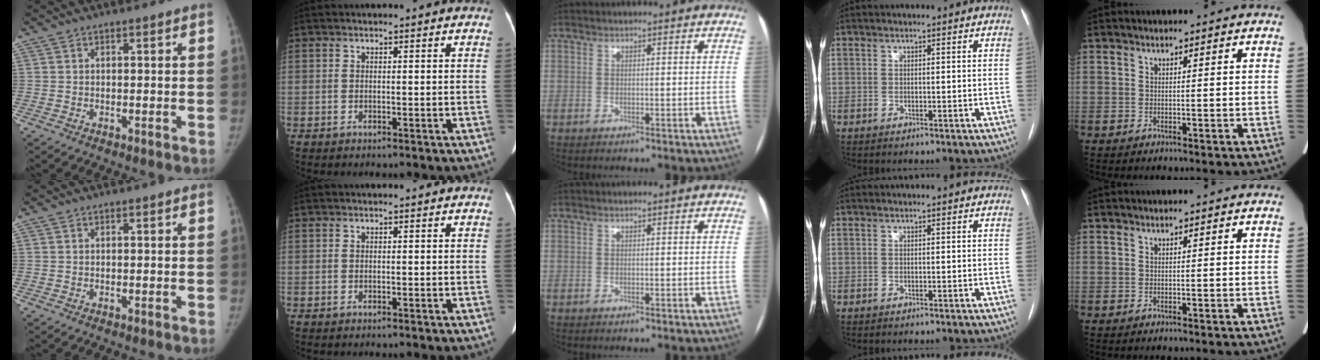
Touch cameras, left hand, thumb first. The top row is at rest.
{}